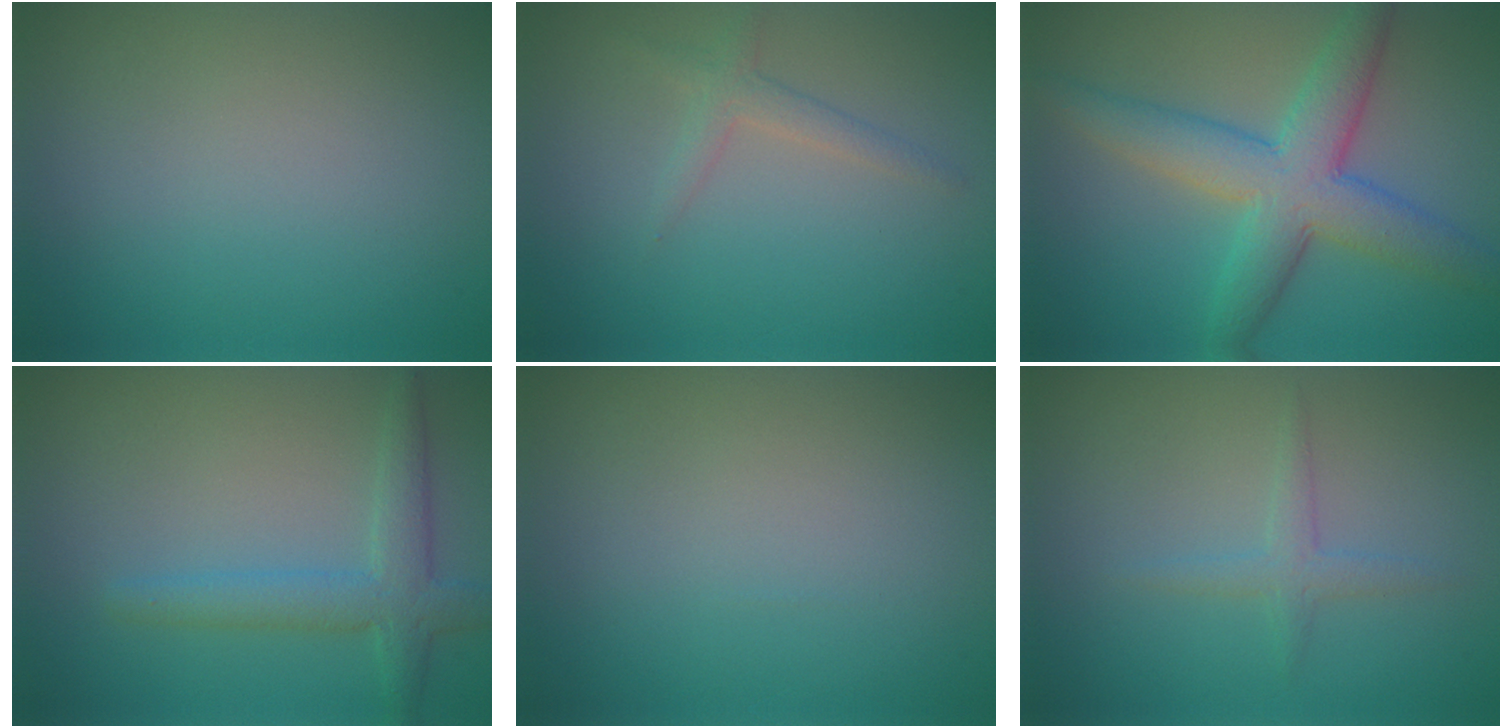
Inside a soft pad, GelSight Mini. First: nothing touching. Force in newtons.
{"total": 1.6, "press": 1.6, "slide": 0.1}
{"total": 7.0, "press": 7.0, "slide": 0.1}
{"total": 3.5, "press": 3.5, "slide": 0.2}
{"total": 0.0}
{"total": 1.5, "press": 1.5, "slide": 0.0}